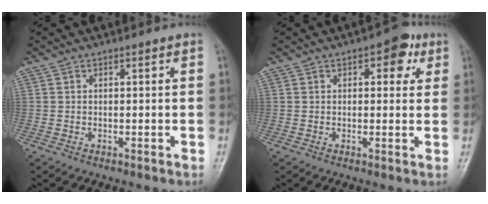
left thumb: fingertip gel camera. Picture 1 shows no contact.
{"total": 5.6, "force": [2.4, 3.0, 4.1], "torque": [-0.024, -0.002, 0.021]}